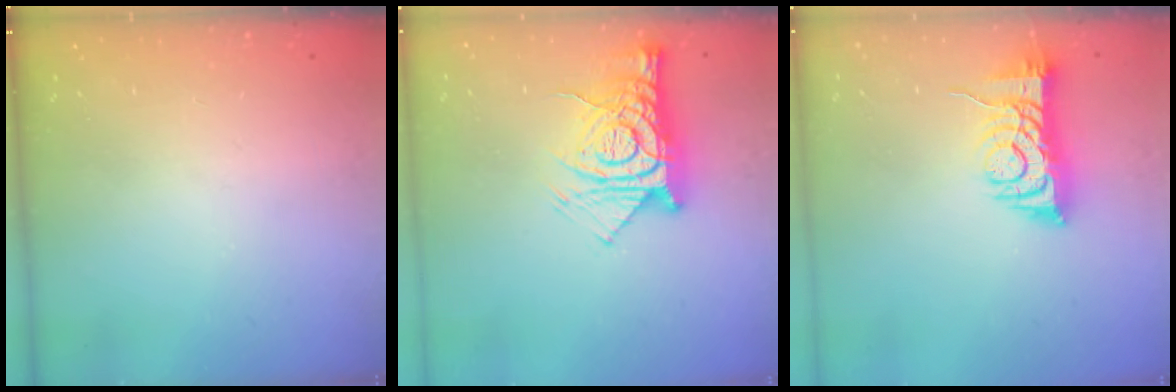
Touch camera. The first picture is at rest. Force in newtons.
{"total": 12.2, "press": 12.1, "slide": 1.4}
{"total": 7.6, "press": 7.5, "slide": 1.2}